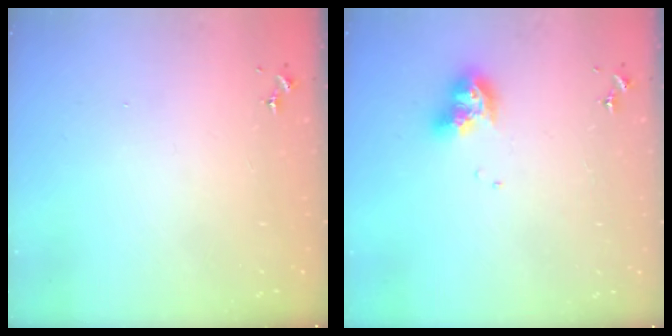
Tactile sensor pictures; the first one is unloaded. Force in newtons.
{"total": 11.1, "press": 11.1, "slide": 1.3}